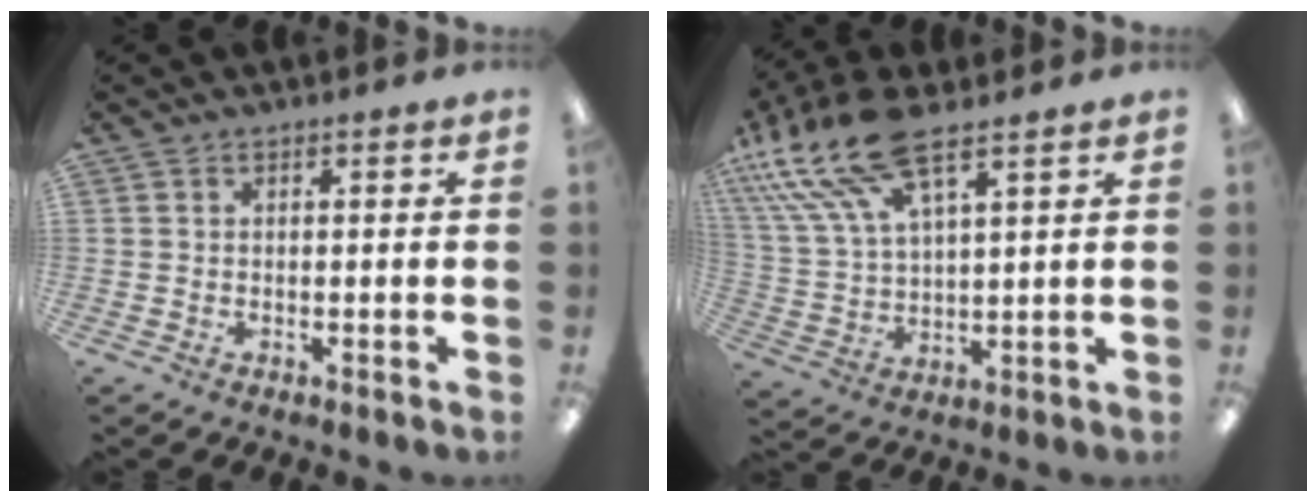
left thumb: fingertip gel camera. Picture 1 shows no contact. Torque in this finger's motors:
{"motor_torque": [0.58, 0.58, 1.47, -1.33, 0.19]}